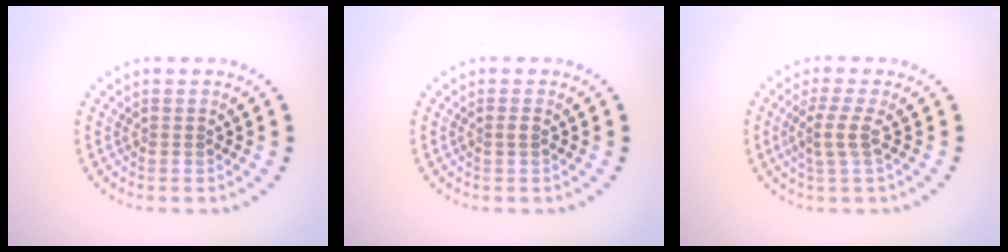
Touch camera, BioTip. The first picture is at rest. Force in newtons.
{"total": 0.6, "press": 0.4, "slide": 0.4}
{"total": 2.1, "press": 1.5, "slide": 1.4}